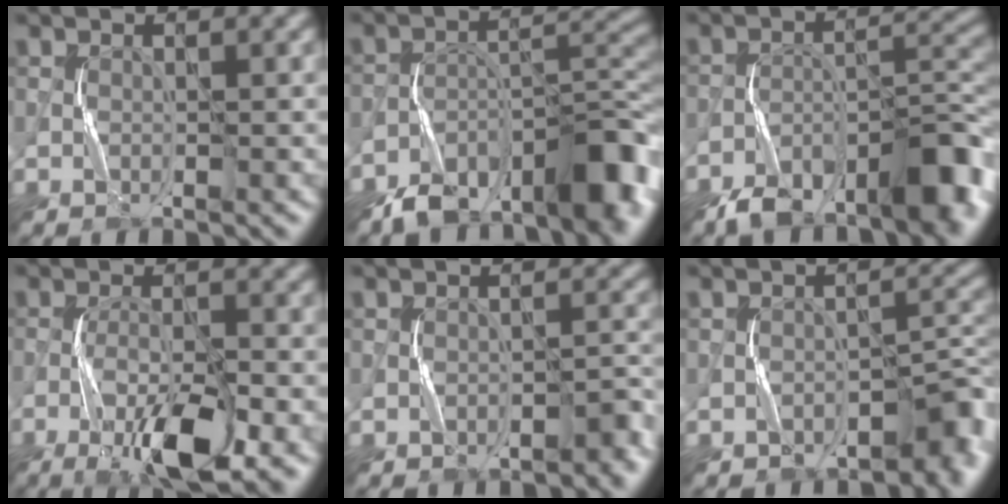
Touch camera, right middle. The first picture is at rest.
{"total": 10.7, "force": [-7.8, 4.7, 5.6], "torque": [-0.062, 0.004, -0.135]}
{"total": 9.6, "force": [-6.9, 3.8, 5.5], "torque": [-0.070, 0.008, -0.123]}
{"total": 7.6, "force": [-4.1, 1.9, 6.1], "torque": [-0.112, -0.004, -0.070]}
{"total": 2.2, "force": [-1.5, 1.1, 1.1], "torque": [-0.010, 0.004, -0.023]}
{"total": 5.5, "force": [-3.7, 2.8, 3.1], "torque": [-0.011, 0.005, -0.059]}